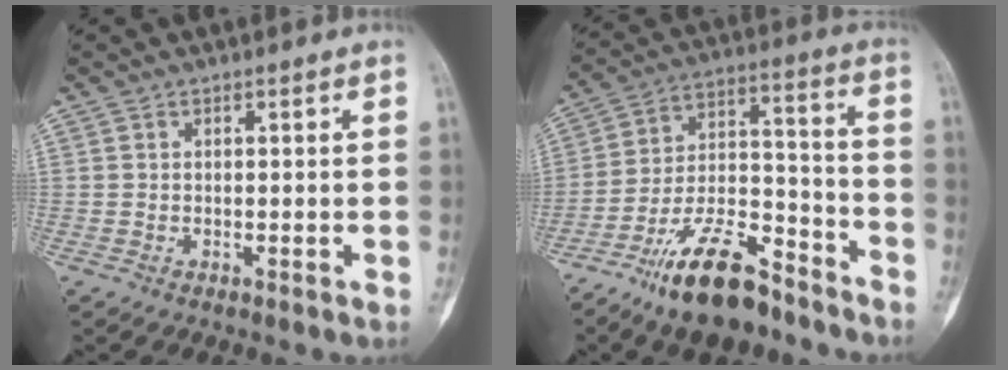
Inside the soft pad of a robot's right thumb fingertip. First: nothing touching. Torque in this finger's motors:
{"motor_torque": [2.37, 0.73, 1.26, -1.53, 0.46]}